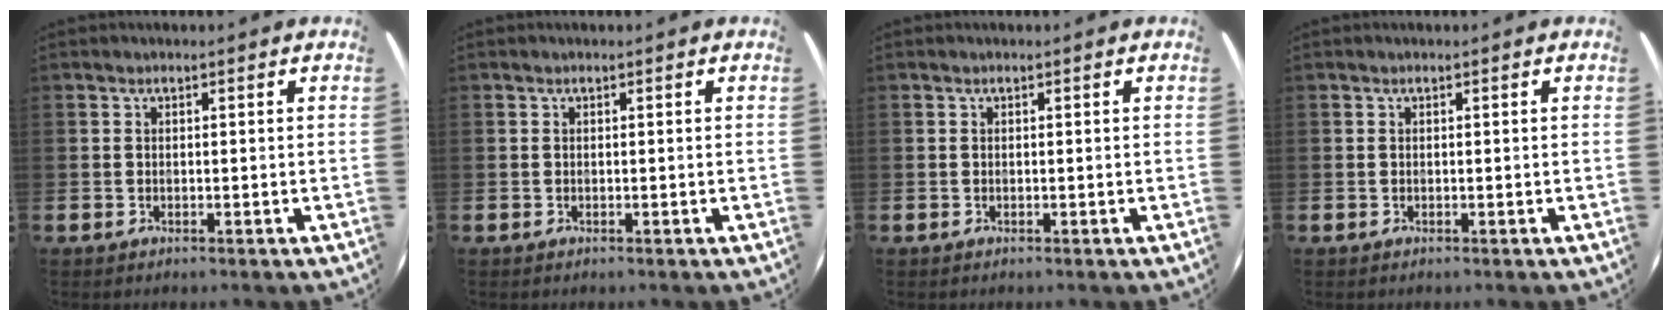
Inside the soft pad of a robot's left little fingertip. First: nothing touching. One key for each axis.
{"total": 0.0}
{"total": 0.0}
{"total": 0.0}